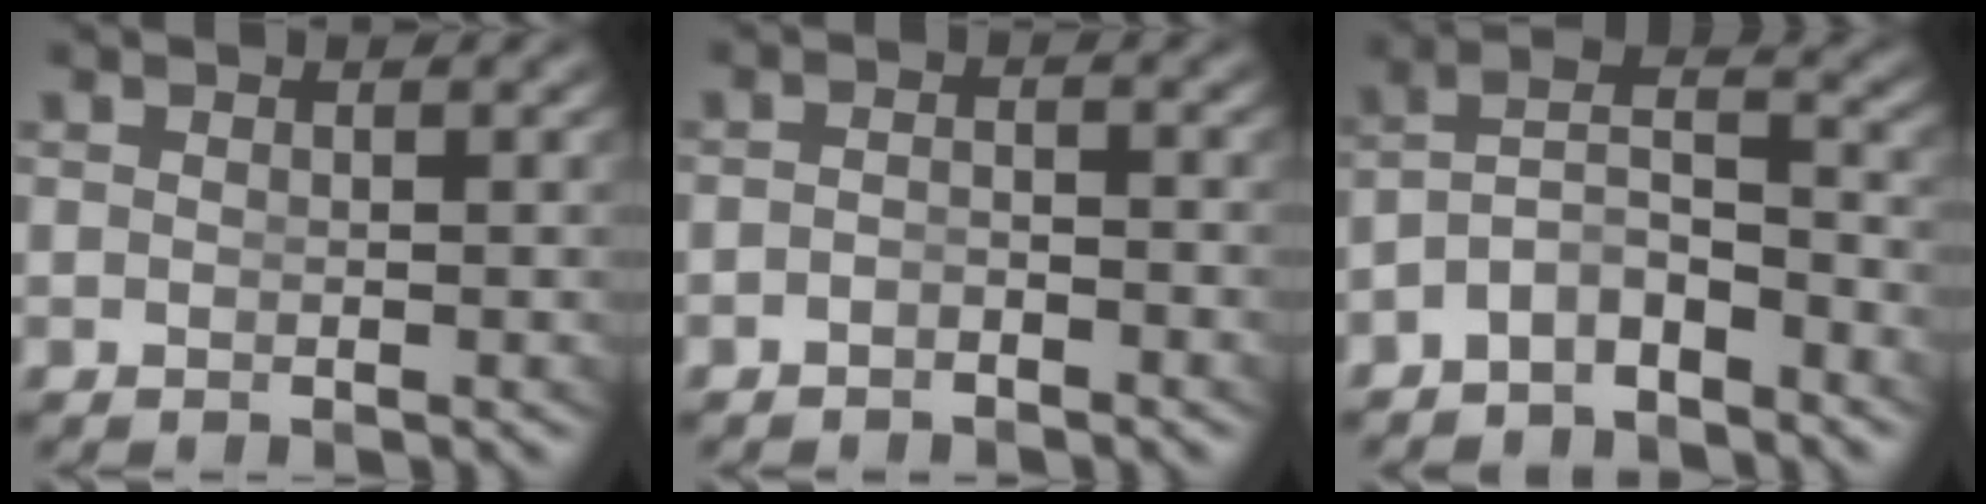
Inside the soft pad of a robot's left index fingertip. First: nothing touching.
{"total": 1.5, "force": [-1.4, 0.2, 0.3], "torque": [-0.004, -0.008, -0.024]}
{"total": 5.6, "force": [-2.6, 4.2, 2.7], "torque": [-0.050, -0.023, -0.044]}